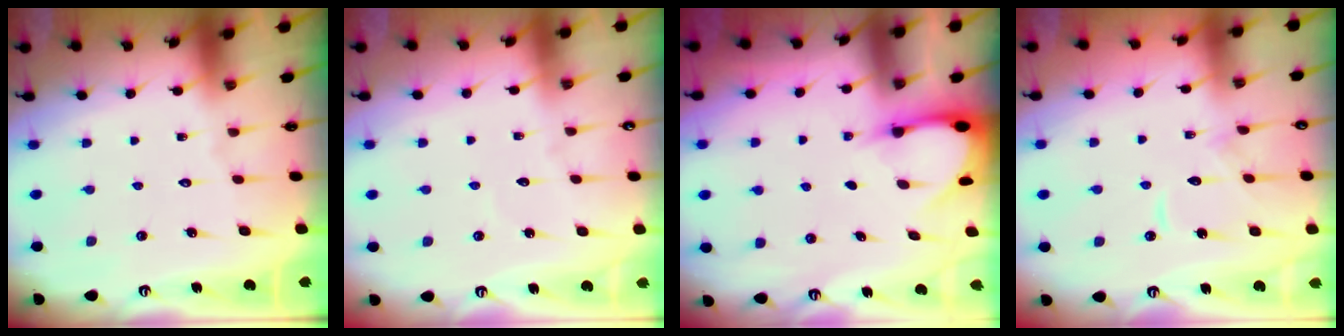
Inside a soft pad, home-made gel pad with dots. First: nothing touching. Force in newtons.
{"total": 2.9, "press": 2.9, "slide": 0.2}
{"total": 3.0, "press": 3.0, "slide": 0.4}
{"total": 9.4, "press": 9.3, "slide": 1.0}